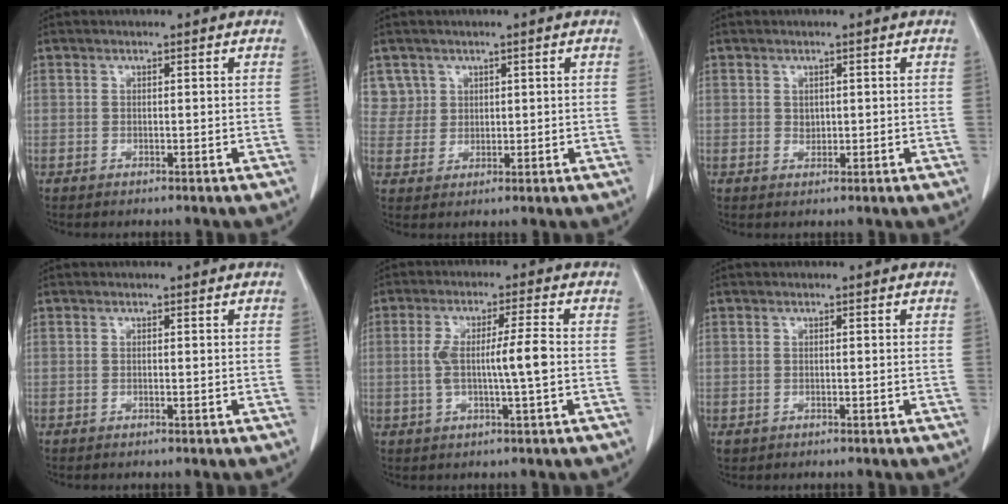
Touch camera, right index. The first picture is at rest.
{"total": 3.9, "force": [2.1, 3.3, -0.5], "torque": [0.025, 0.005, 0.039]}
{"total": 1.2, "force": [0.2, 1.0, 0.6], "torque": [-0.008, -0.001, 0.007]}
{"total": 0.0}
{"total": 6.8, "force": [-0.5, 0.2, 6.8], "torque": [-0.130, 0.008, -0.007]}
{"total": 0.8, "force": [-0.3, 0.8, 0.1], "torque": [-0.003, 0.005, -0.002]}